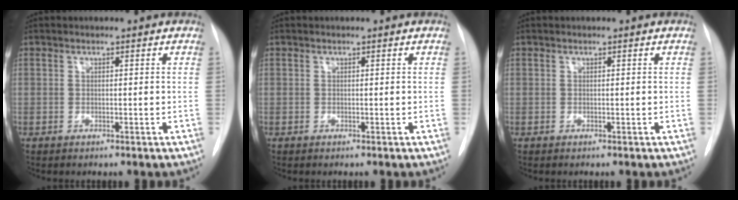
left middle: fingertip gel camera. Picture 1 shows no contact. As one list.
[{"total": 0.0}, {"total": 0.0}]